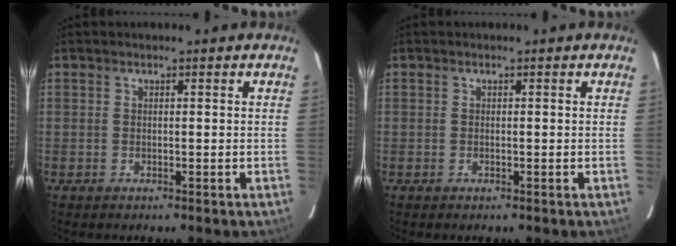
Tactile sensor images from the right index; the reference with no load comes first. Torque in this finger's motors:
{"motor_torque": [-0.04, 0.03, -0.01, 0.00]}